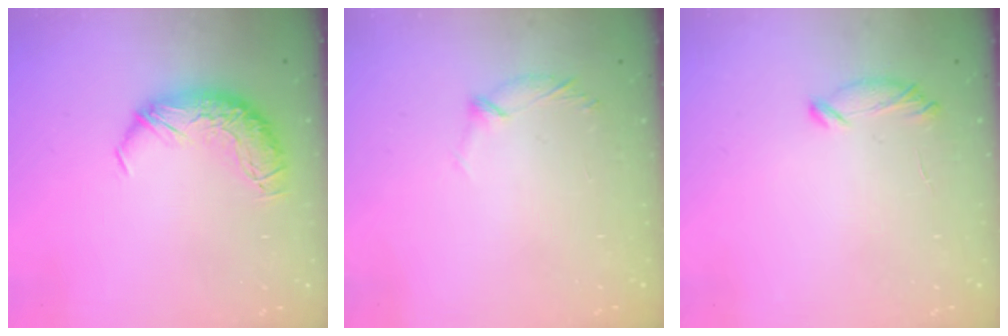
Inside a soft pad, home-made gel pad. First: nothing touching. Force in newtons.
{"total": 5.0, "press": 4.8, "slide": 1.4}
{"total": 7.5, "press": 7.5, "slide": 0.3}